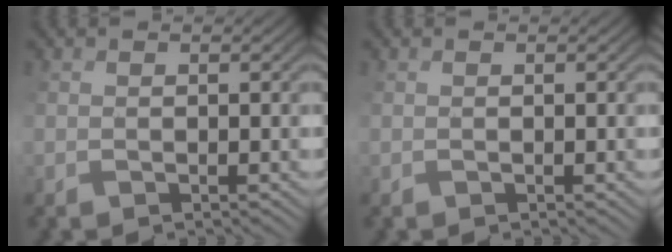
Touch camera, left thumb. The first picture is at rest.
{"total": 0.0}